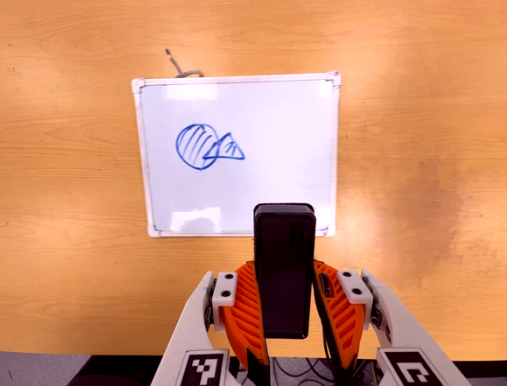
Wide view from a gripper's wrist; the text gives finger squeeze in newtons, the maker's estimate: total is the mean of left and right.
{"total": 5.1, "left": 3.6, "right": 6.7}